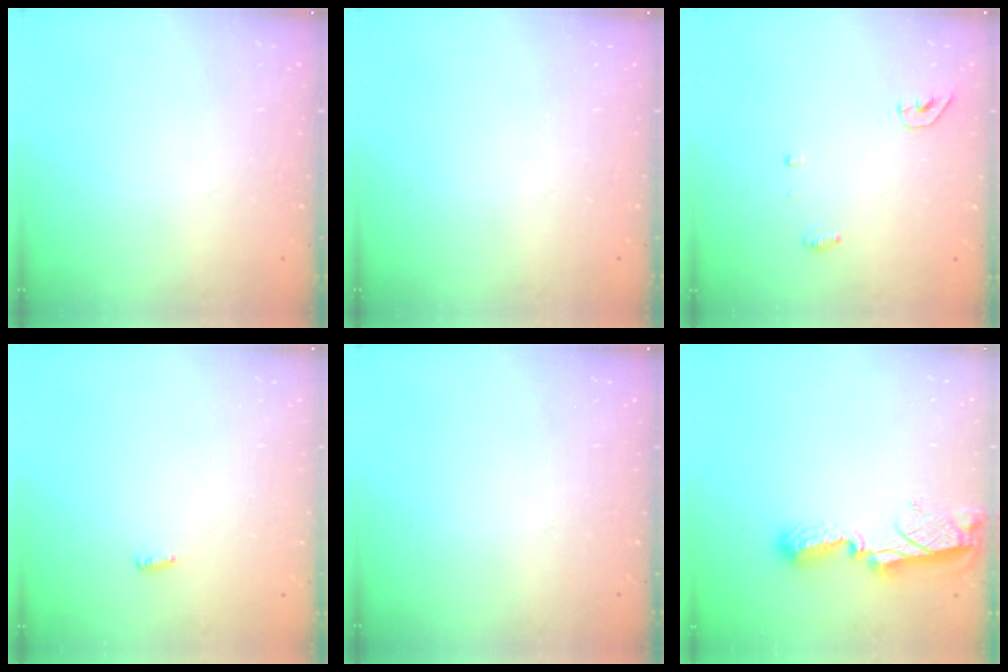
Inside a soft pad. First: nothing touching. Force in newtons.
{"total": 0.0}
{"total": 4.5, "press": 4.2, "slide": 1.5}
{"total": 2.7, "press": 2.6, "slide": 0.9}
{"total": 0.0}
{"total": 8.5, "press": 8.4, "slide": 1.2}